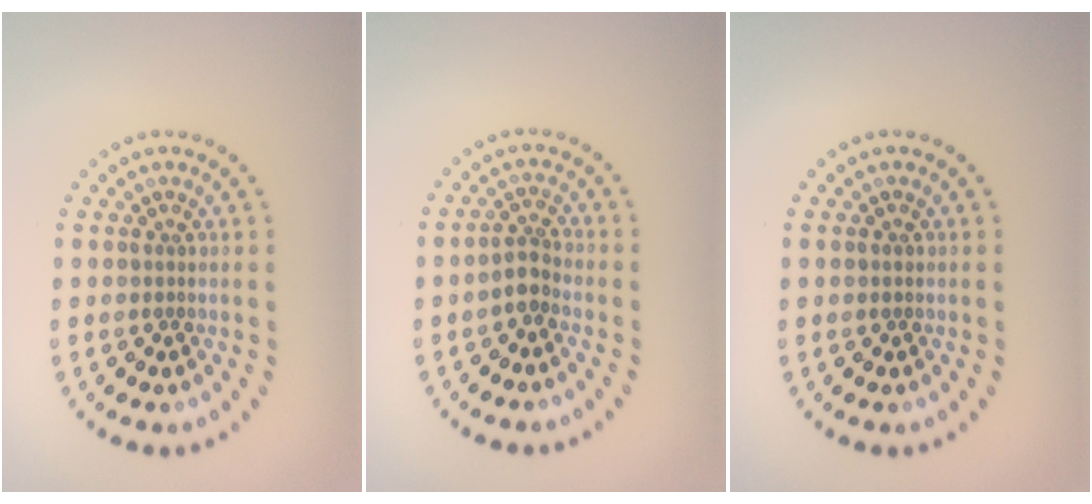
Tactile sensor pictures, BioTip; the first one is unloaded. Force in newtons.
{"total": 2.1, "press": 1.6, "slide": 1.2}
{"total": 0.7, "press": 0.7, "slide": 0.0}